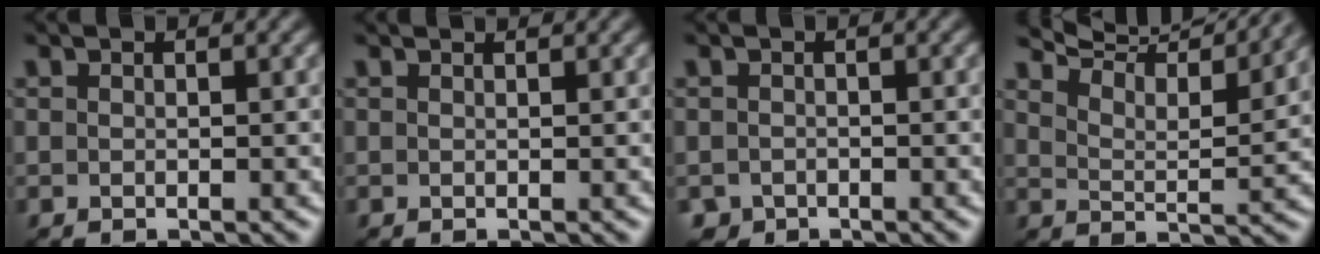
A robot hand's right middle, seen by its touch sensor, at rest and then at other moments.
{"total": 1.1, "force": [1.1, 0.1, 0.3], "torque": [-0.007, -0.004, 0.008]}
{"total": 0.9, "force": [-0.6, 0.7, 0.0], "torque": [0.006, -0.005, -0.013]}
{"total": 10.5, "force": [9.7, 1.7, 3.9], "torque": [-0.068, 0.005, 0.125]}